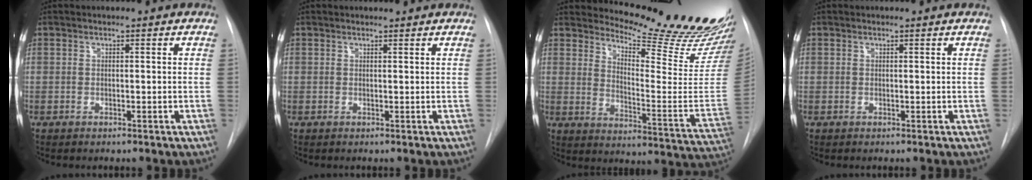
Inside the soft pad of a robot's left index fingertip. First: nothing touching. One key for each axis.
{"total": 2.3, "fx": 2.3, "fy": 0.2, "fz": 0.4, "tx": -0.009, "ty": 0.011, "tz": 0.028}
{"total": 21.8, "fx": 20.4, "fy": 0.6, "fz": 7.7, "tx": -0.116, "ty": -0.144, "tz": 0.253}
{"total": 1.0, "fx": 1.0, "fy": 0.0, "fz": 0.1, "tx": -0.008, "ty": 0.006, "tz": 0.014}